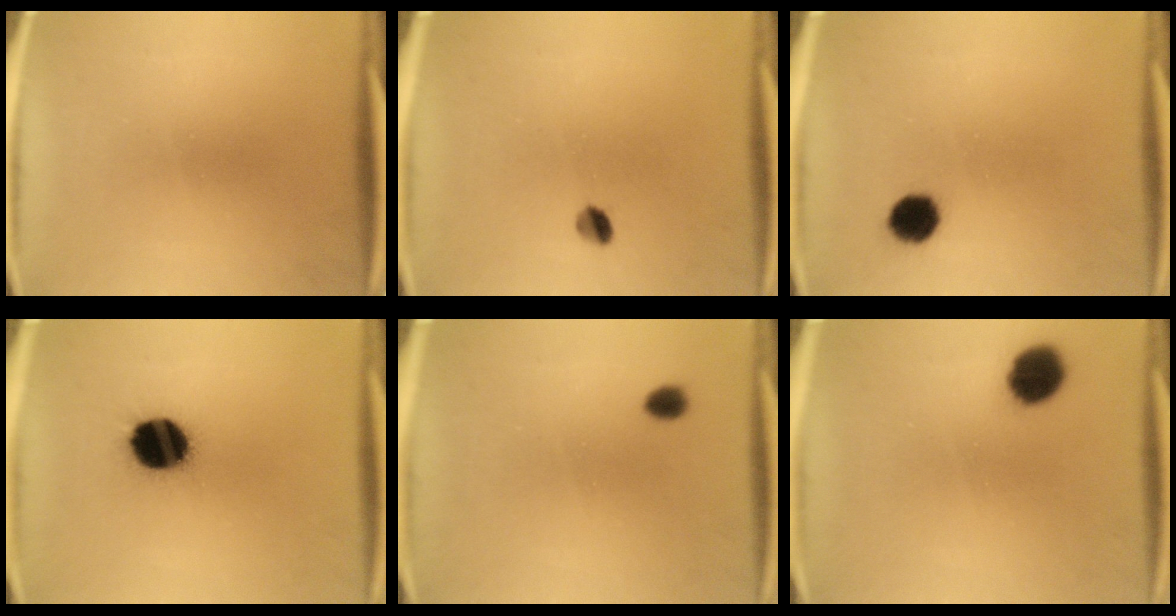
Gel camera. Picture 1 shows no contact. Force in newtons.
{"total": 2.5}
{"total": 5.4}
{"total": 14.5}
{"total": 2.1}
{"total": 8.0}